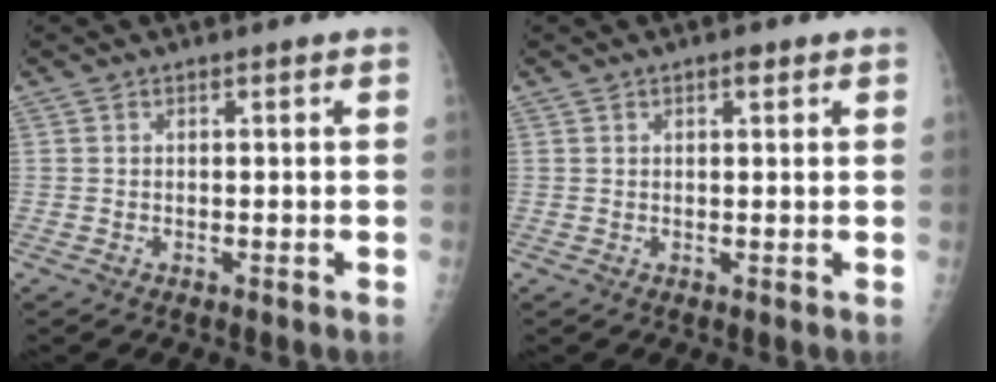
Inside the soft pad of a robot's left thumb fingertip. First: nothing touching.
{"total": 1.5, "force": [0.8, 0.8, 1.0], "torque": [-0.011, -0.001, 0.011]}